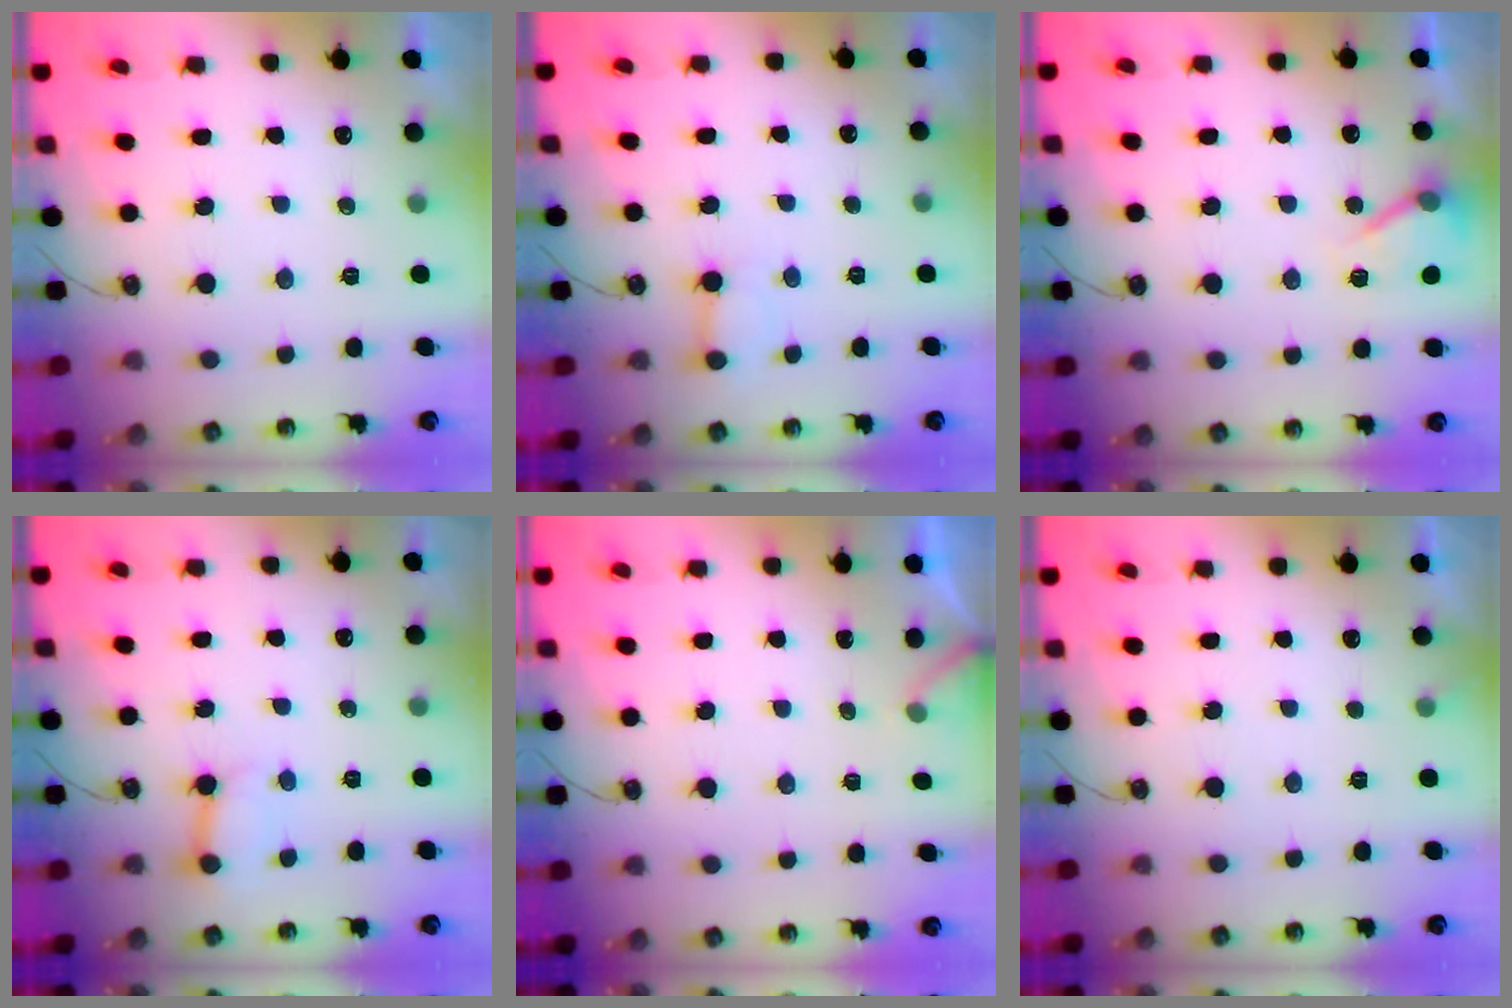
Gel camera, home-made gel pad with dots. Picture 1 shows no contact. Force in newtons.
{"total": 3.0, "press": 2.9, "slide": 0.3}
{"total": 8.9, "press": 8.8, "slide": 1.5}
{"total": 2.9, "press": 2.9, "slide": 0.2}
{"total": 2.8, "press": 2.8, "slide": 0.3}
{"total": 4.0, "press": 4.0, "slide": 0.4}